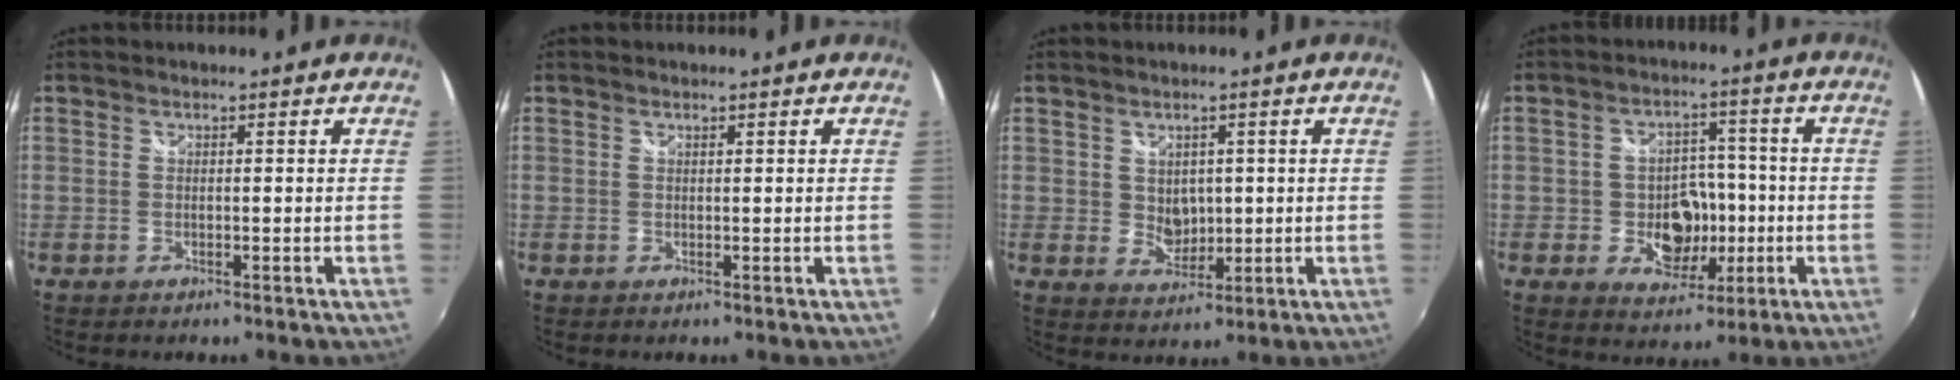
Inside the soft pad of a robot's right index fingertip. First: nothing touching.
{"total": 0.0}
{"total": 3.8, "force": [1.0, 3.1, 1.8], "torque": [-0.027, 0.003, 0.026]}
{"total": 9.0, "force": [-2.1, 7.0, 5.3], "torque": [-0.101, 0.009, -0.020]}